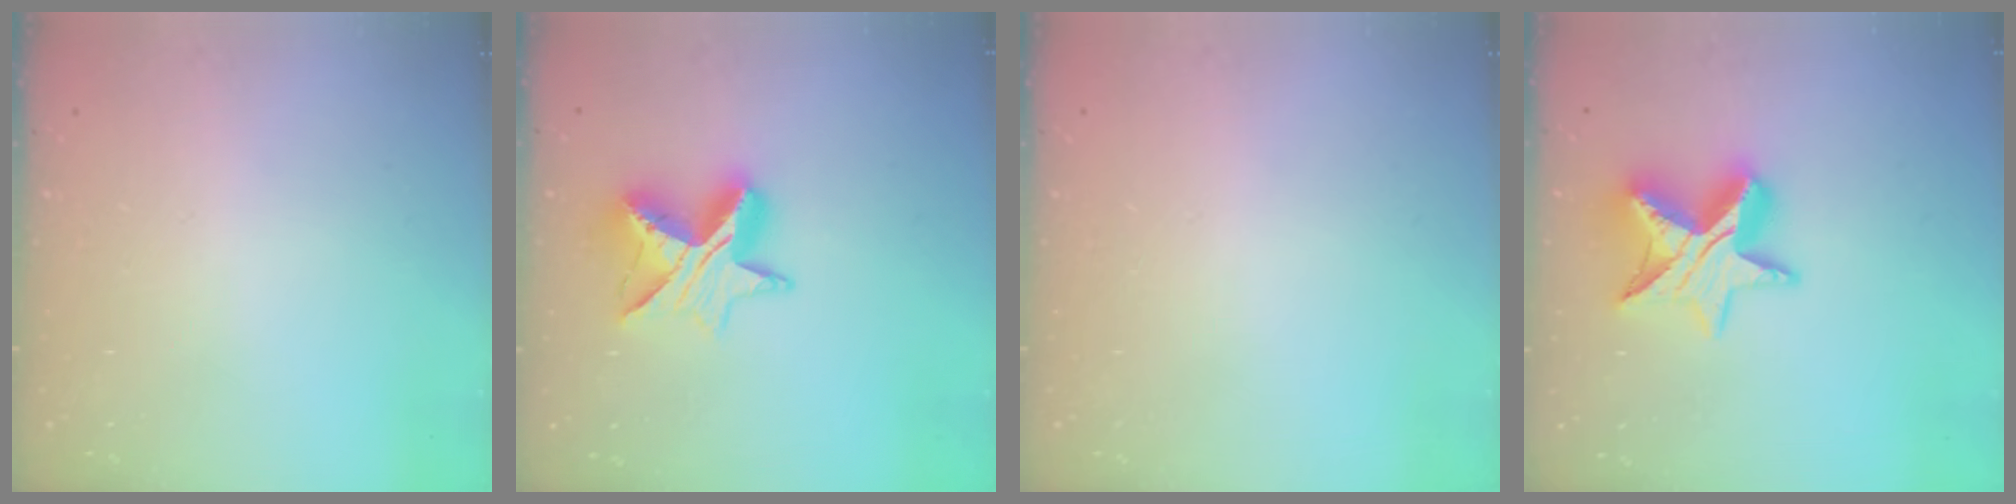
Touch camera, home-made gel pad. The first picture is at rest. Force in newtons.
{"total": 11.5, "press": 11.5, "slide": 0.8}
{"total": 0.0}
{"total": 13.4, "press": 13.4, "slide": 0.9}